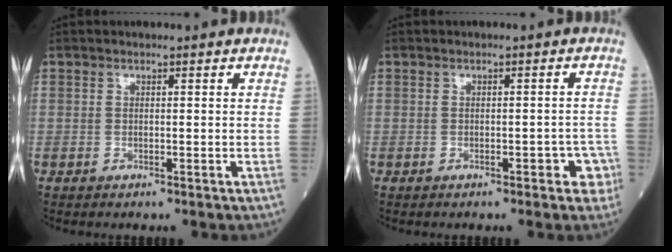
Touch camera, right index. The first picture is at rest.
{"total": 3.1, "force": [-1.6, 1.4, 2.3], "torque": [-0.014, 0.013, -0.019]}